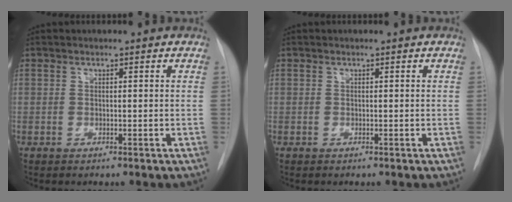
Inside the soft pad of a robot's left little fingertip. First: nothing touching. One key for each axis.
{"total": 0.0}